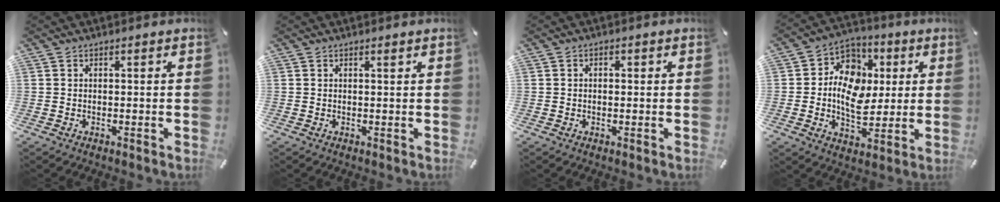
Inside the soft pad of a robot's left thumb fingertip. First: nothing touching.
{"total": 0.6, "force": [0.4, 0.1, 0.4], "torque": [-0.009, -0.002, 0.007]}
{"total": 1.2, "force": [-0.1, 0.9, 0.8], "torque": [-0.016, 0.004, -0.003]}
{"total": 12.7, "force": [0.5, 10.1, 7.6], "torque": [-0.128, 0.003, 0.012]}